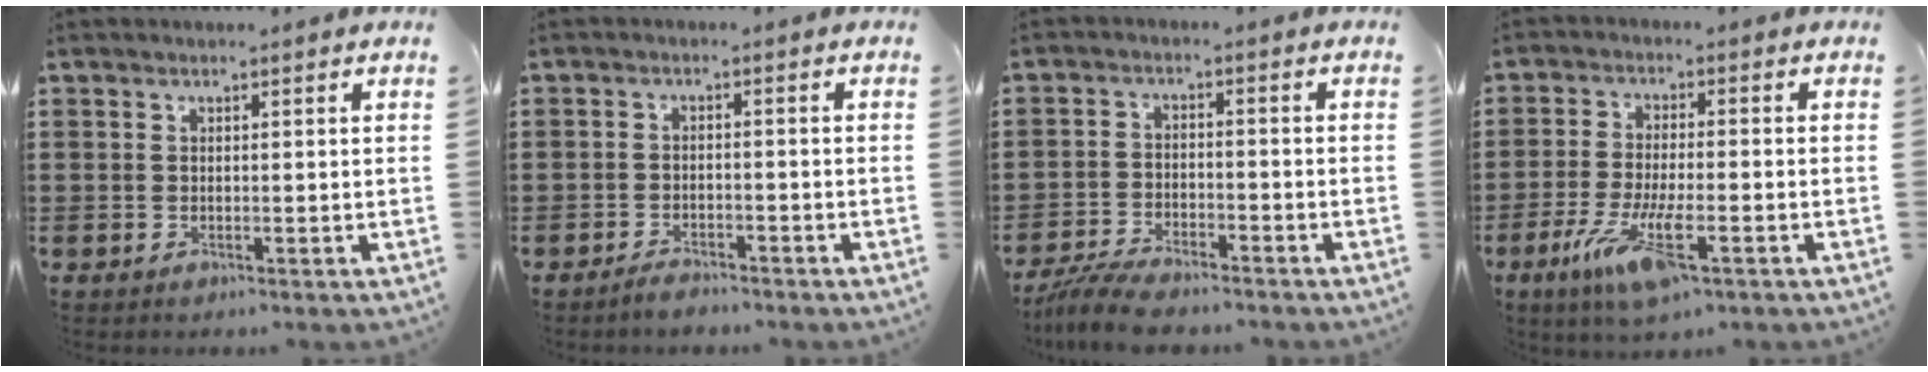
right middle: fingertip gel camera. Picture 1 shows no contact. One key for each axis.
{"total": 2.1, "fx": -2.1, "fy": 0.4, "fz": 0.3, "tx": -0.010, "ty": 0.000, "tz": -0.041}
{"total": 5.5, "fx": -5.2, "fy": 0.6, "fz": 1.7, "tx": -0.048, "ty": -0.005, "tz": -0.104}
{"total": 8.9, "fx": -3.9, "fy": 2.4, "fz": 7.7, "tx": -0.165, "ty": -0.013, "tz": -0.071}